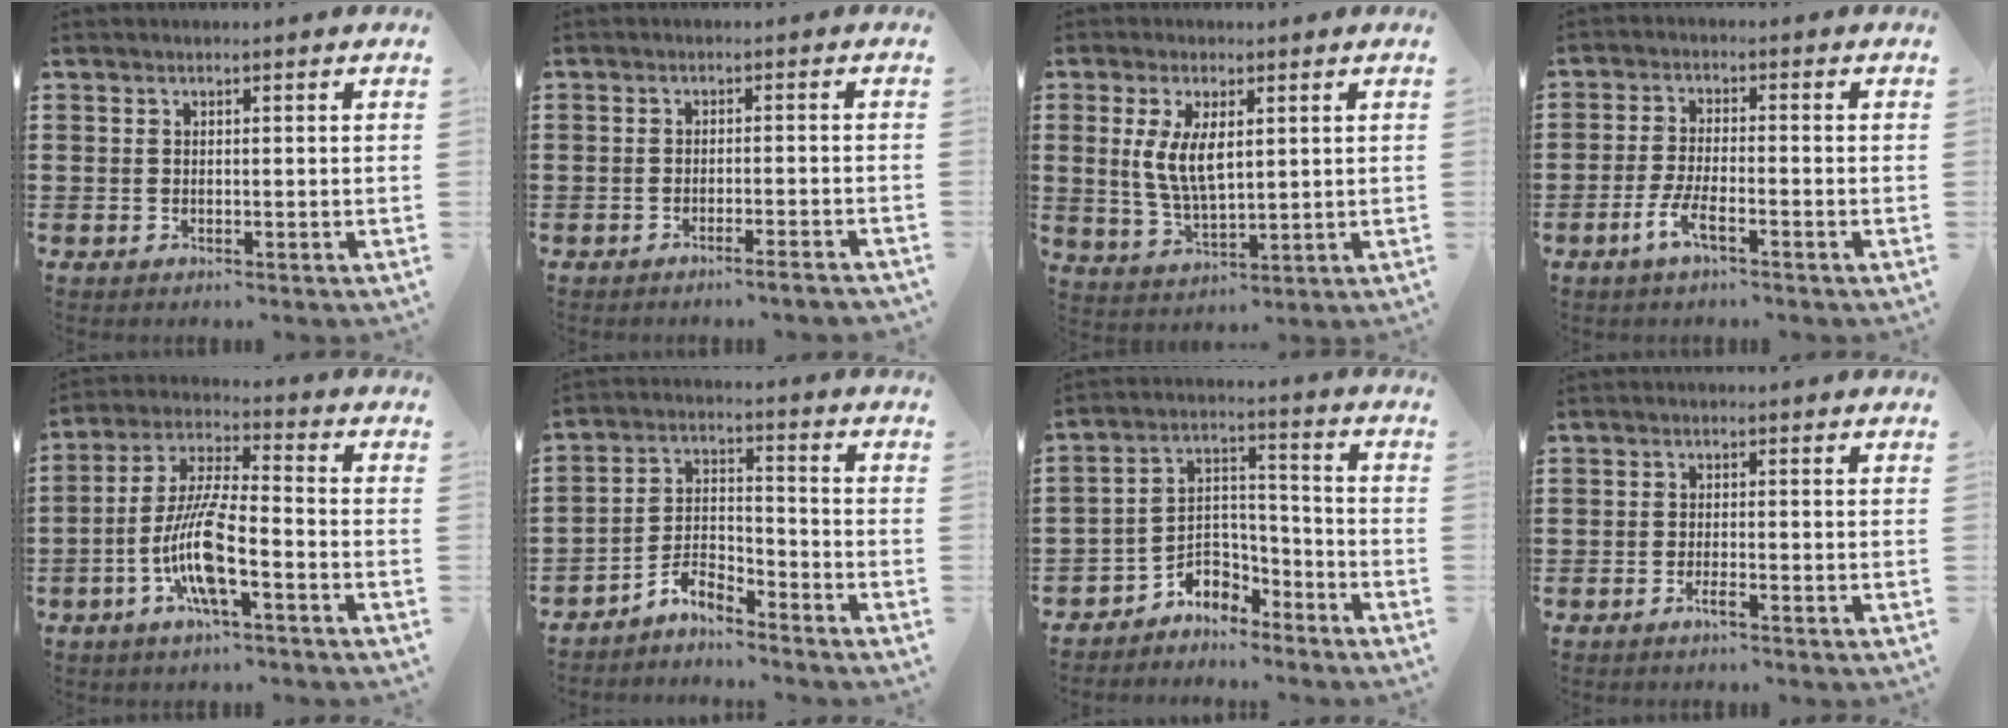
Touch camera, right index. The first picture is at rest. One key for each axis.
{"total": 2.2, "fx": -1.8, "fy": -0.3, "fz": 1.2, "tx": -0.018, "ty": -0.001, "tz": -0.035}
{"total": 6.6, "fx": 1.2, "fy": 3.0, "fz": 5.8, "tx": -0.123, "ty": 0.004, "tz": 0.020}
{"total": 4.3, "fx": -2.5, "fy": 0.7, "fz": 3.4, "tx": -0.078, "ty": -0.005, "tz": -0.051}
{"total": 10.2, "fx": -4.0, "fy": 2.3, "fz": 9.2, "tx": -0.206, "ty": -0.011, "tz": -0.081}
{"total": 4.9, "fx": -4.6, "fy": 0.9, "fz": 1.2, "tx": -0.032, "ty": 0.008, "tz": -0.096}
{"total": 4.8, "fx": -4.1, "fy": 2.5, "fz": 0.6, "tx": -0.026, "ty": 0.003, "tz": -0.088}
{"total": 1.6, "fx": -1.0, "fy": 0.2, "fz": 1.2, "tx": -0.021, "ty": -0.002, "tz": -0.018}